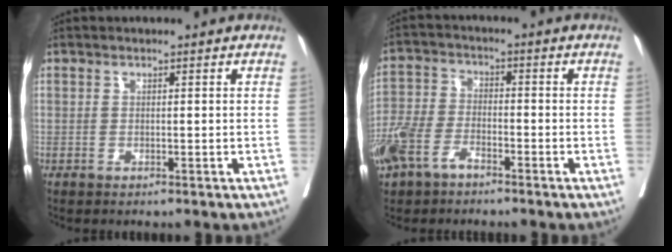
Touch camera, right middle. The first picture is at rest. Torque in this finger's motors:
{"motor_torque": [0.92, -0.86, 0.23, 0.08]}